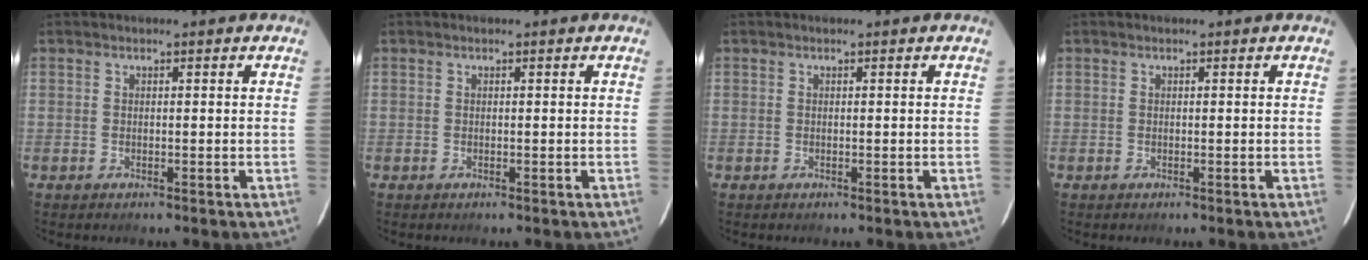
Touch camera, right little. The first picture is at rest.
{"total": 0.0}
{"total": 0.0}
{"total": 0.0}